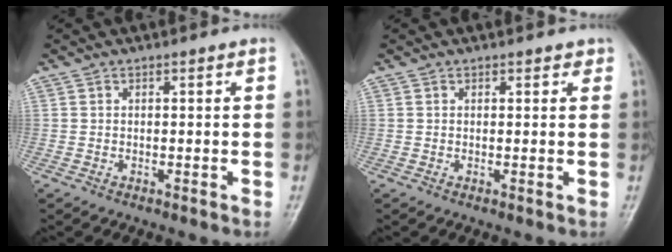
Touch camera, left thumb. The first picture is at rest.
{"total": 1.1, "force": [0.9, 0.7, 0.3], "torque": [0.009, -0.005, 0.006]}